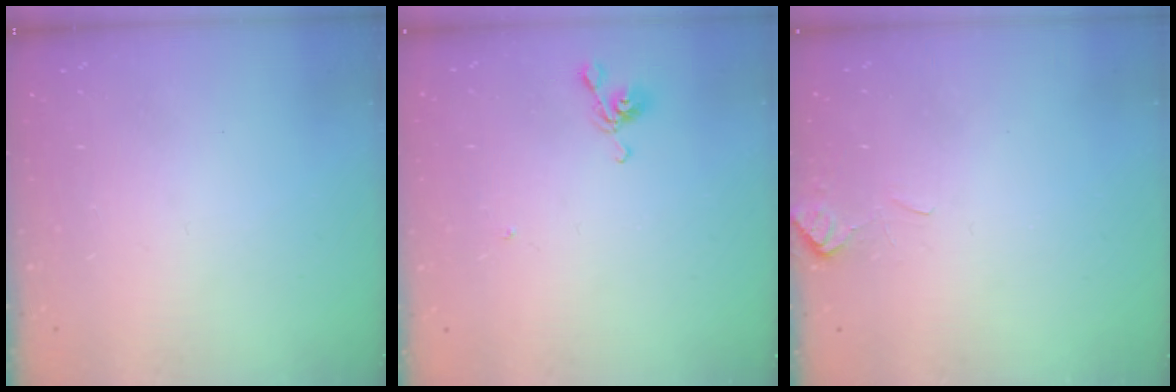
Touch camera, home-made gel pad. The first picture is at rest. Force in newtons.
{"total": 4.5, "press": 4.5, "slide": 0.2}
{"total": 4.3, "press": 4.3, "slide": 0.6}